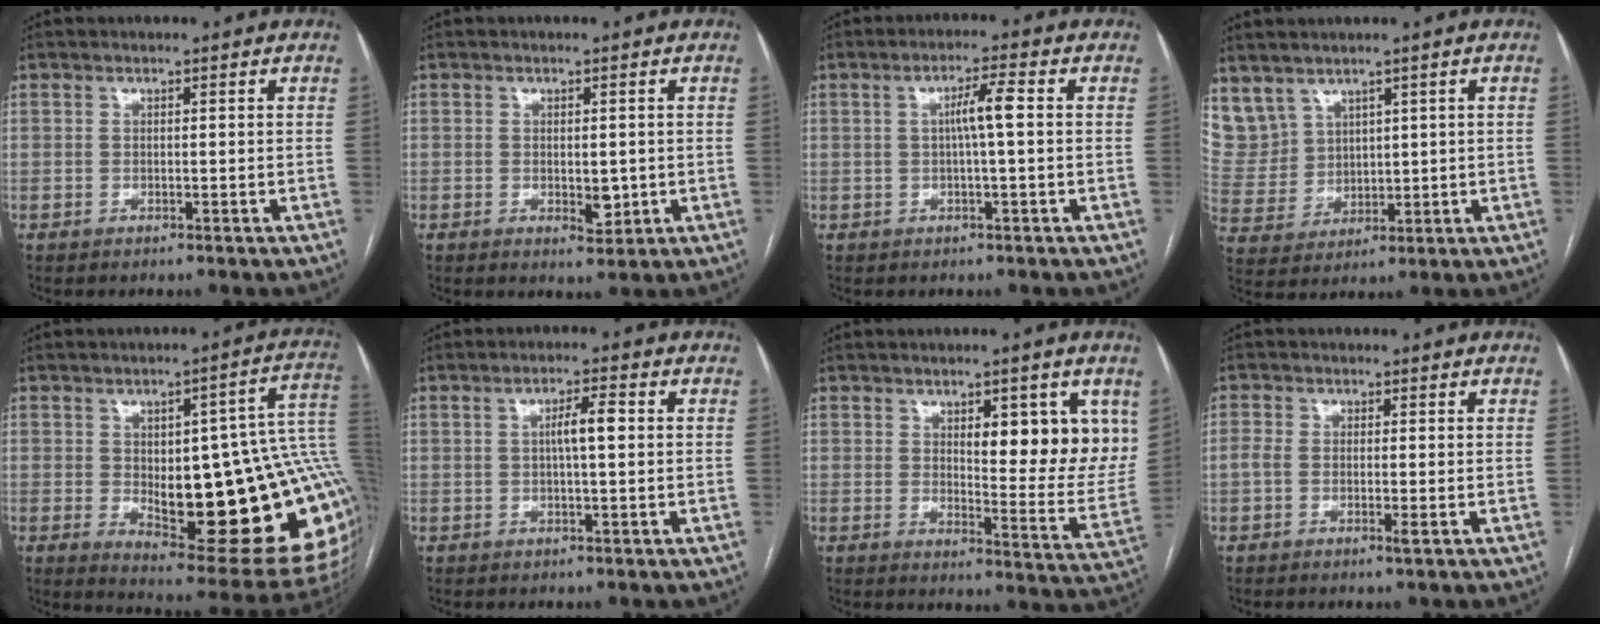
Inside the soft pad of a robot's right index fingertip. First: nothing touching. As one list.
[{"total": 2.9, "force": [-0.4, 1.5, 2.5], "torque": [-0.034, -0.005, 0.002]}, {"total": 4.1, "force": [0.3, 0.0, 4.1], "torque": [-0.073, 0.009, 0.006]}, {"total": 9.5, "force": [6.2, 7.1, 1.5], "torque": [-0.055, 0.030, 0.154]}, {"total": 27.7, "force": [-0.5, 7.8, 26.6], "torque": [-0.257, 0.022, 0.016]}, {"total": 3.8, "force": [0.4, 0.5, 3.7], "torque": [-0.066, 0.008, 0.006]}, {"total": 13.4, "force": [4.9, 3.3, 12.0], "torque": [-0.145, -0.014, 0.069]}, {"total": 1.6, "force": [-0.4, 0.5, 1.5], "torque": [-0.029, 0.000, -0.007]}]